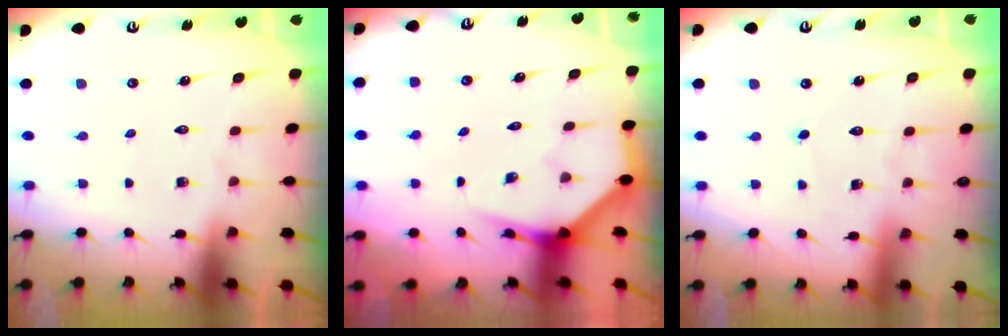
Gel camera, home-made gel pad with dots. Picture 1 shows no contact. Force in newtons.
{"total": 4.0, "press": 4.0, "slide": 0.2}
{"total": 2.1, "press": 2.1, "slide": 0.1}